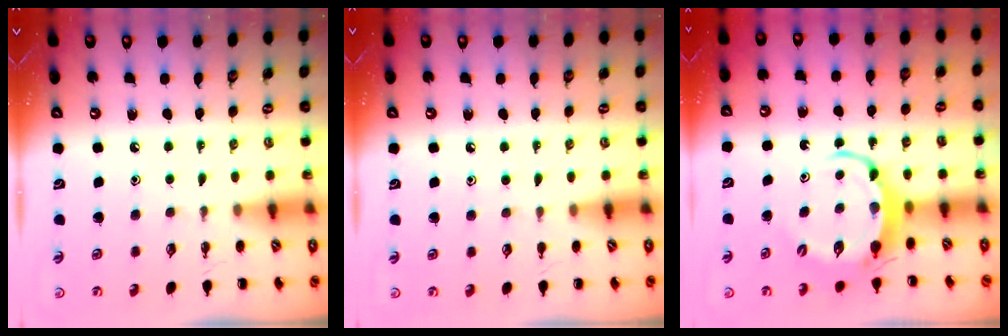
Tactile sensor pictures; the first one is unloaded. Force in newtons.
{"total": 5.1, "press": 4.8, "slide": 1.8}
{"total": 6.7, "press": 6.6, "slide": 0.9}